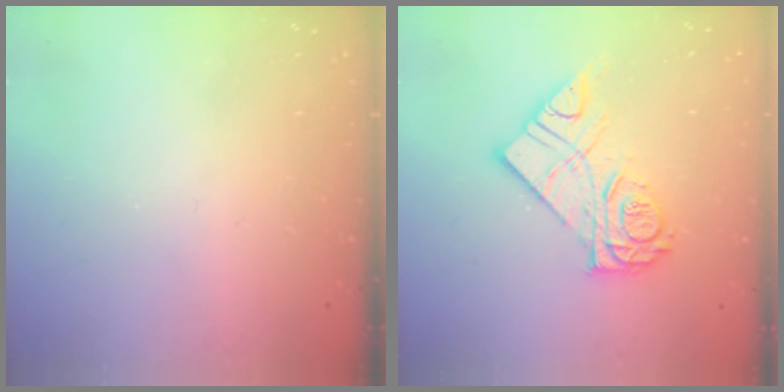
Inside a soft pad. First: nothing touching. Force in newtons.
{"total": 15.7, "press": 15.6, "slide": 1.2}